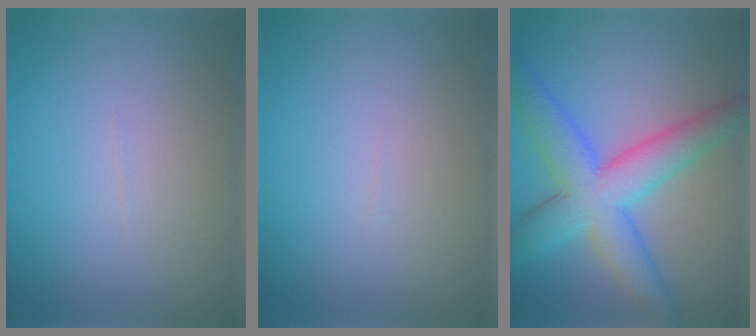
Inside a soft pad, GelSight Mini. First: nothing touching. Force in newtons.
{"total": 0.0}
{"total": 8.3, "press": 8.3, "slide": 0.2}